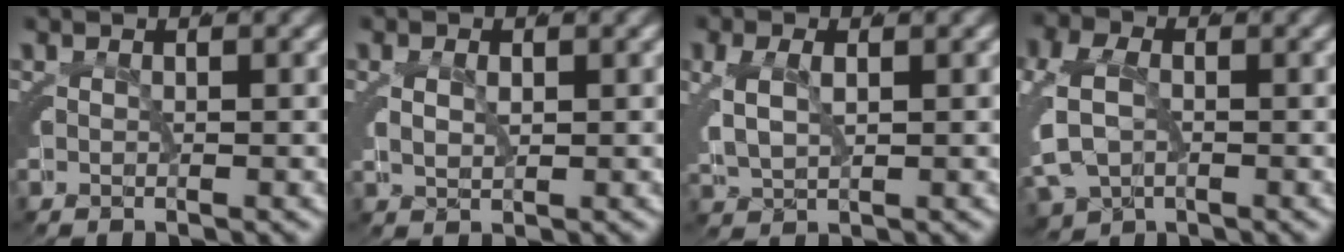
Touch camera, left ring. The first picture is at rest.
{"total": 1.0, "force": [0.0, 1.0, 0.3], "torque": [-0.015, -0.007, 0.004]}
{"total": 3.6, "force": [0.0, 3.1, 1.8], "torque": [-0.058, -0.012, 0.004]}
{"total": 6.1, "force": [-1.8, 5.2, 2.7], "torque": [-0.079, -0.028, -0.020]}